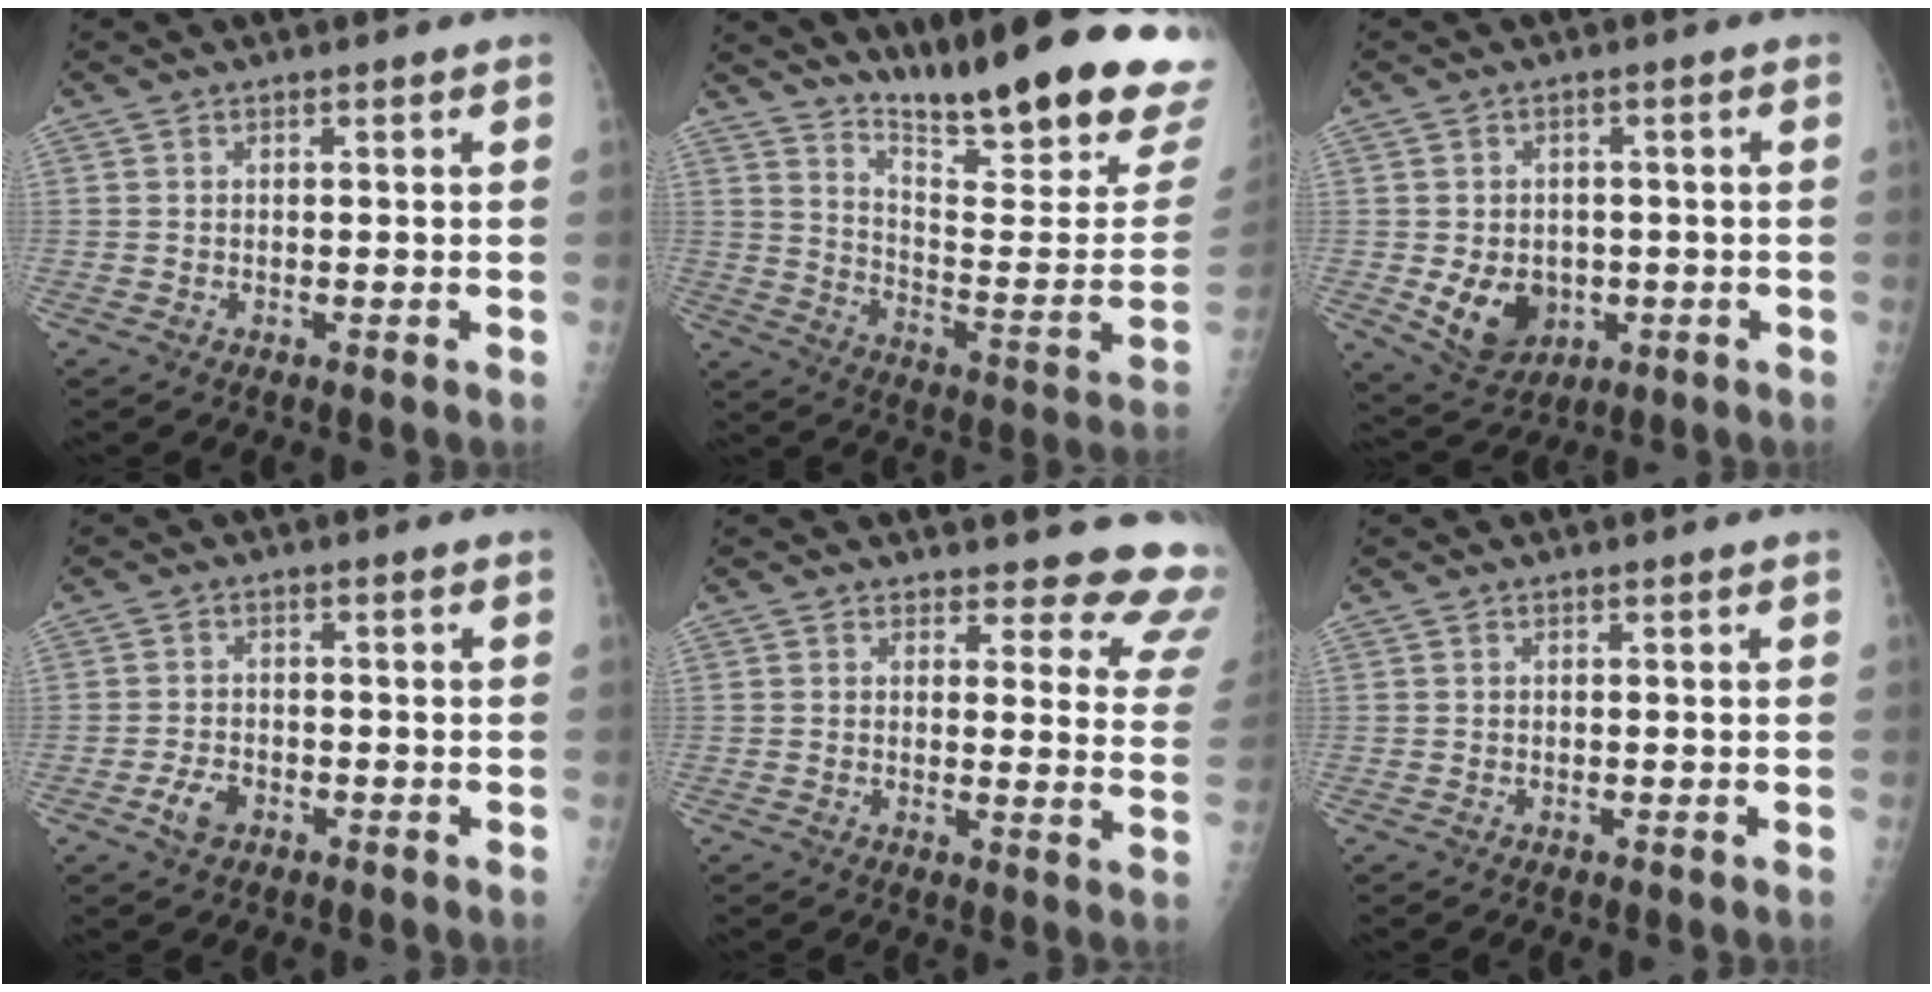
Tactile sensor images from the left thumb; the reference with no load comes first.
{"total": 26.2, "force": [19.6, 4.1, 16.9], "torque": [-0.229, -0.133, 0.285]}
{"total": 8.7, "force": [-1.8, 6.8, 5.0], "torque": [-0.058, 0.002, -0.011]}
{"total": 3.6, "force": [-1.9, 2.2, 2.1], "torque": [-0.036, 0.010, -0.033]}
{"total": 14.0, "force": [13.2, 4.0, 2.1], "torque": [0.033, -0.123, 0.109]}
{"total": 0.0}